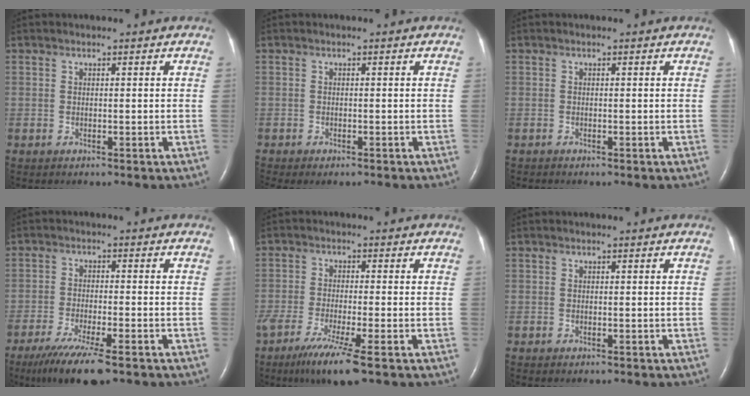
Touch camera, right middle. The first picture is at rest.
{"total": 3.1, "force": [-2.5, 1.0, 1.6], "torque": [-0.017, -0.008, -0.032]}
{"total": 0.0}
{"total": 9.8, "force": [-6.9, 1.2, 6.9], "torque": [-0.119, -0.024, -0.111]}
{"total": 8.6, "force": [-5.4, 0.0, 6.7], "torque": [-0.122, -0.025, -0.090]}
{"total": 0.5, "force": [-0.4, 0.2, 0.2], "torque": [-0.007, -0.001, -0.005]}